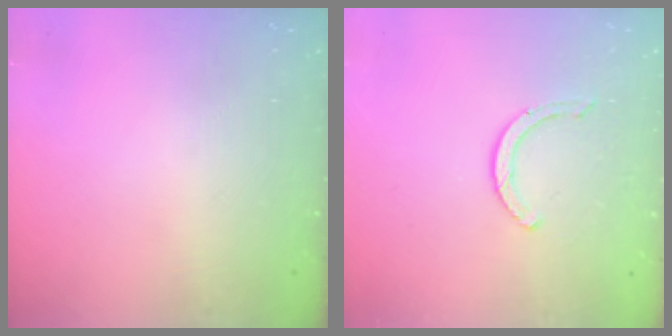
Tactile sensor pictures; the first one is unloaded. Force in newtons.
{"total": 2.9, "press": 2.9, "slide": 0.4}